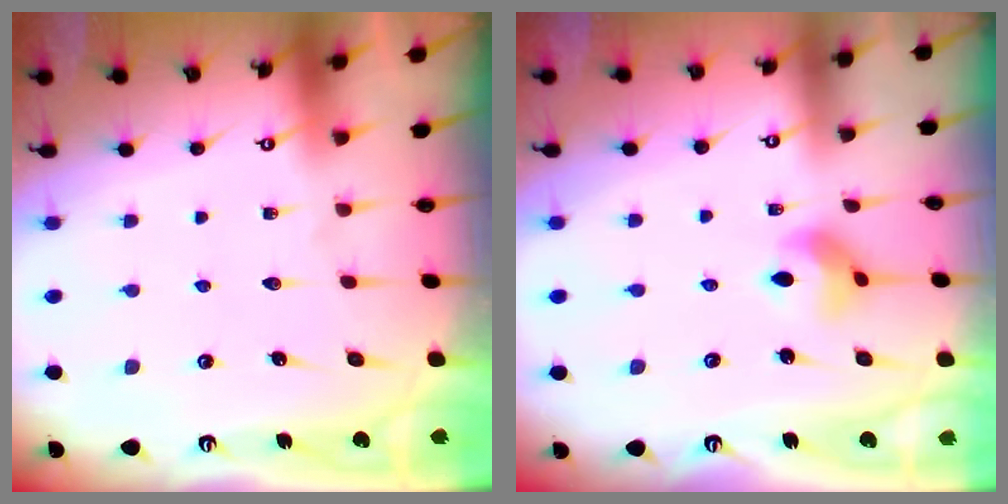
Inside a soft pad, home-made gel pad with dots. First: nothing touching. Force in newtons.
{"total": 6.4, "press": 6.3, "slide": 0.6}